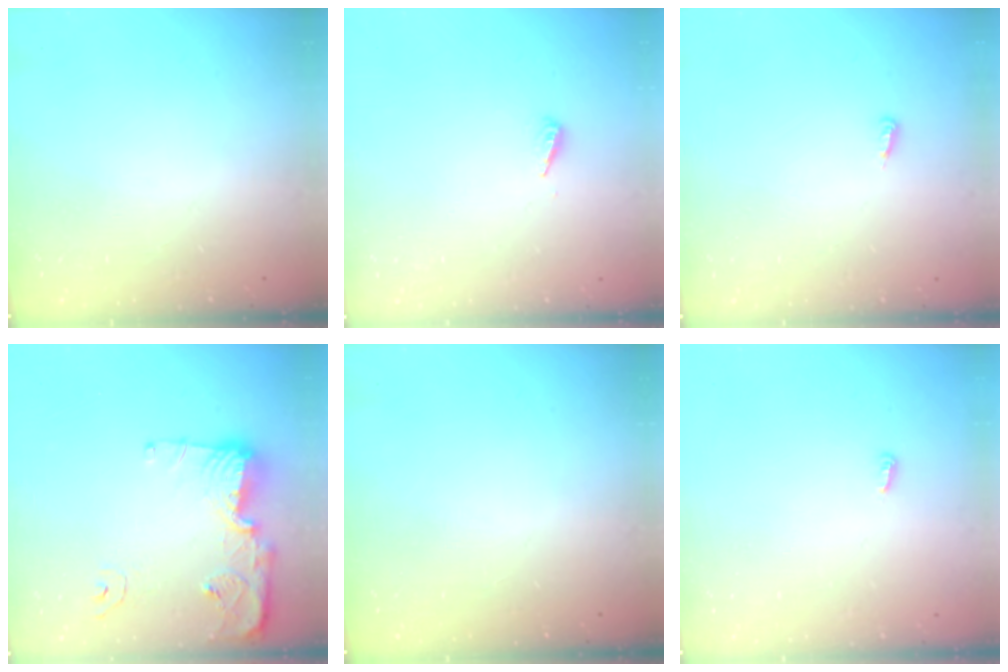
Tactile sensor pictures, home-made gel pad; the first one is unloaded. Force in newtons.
{"total": 2.9, "press": 2.9, "slide": 0.3}
{"total": 3.7, "press": 3.7, "slide": 0.2}
{"total": 13.8, "press": 13.8, "slide": 1.3}
{"total": 0.0}
{"total": 2.9, "press": 2.9, "slide": 0.3}